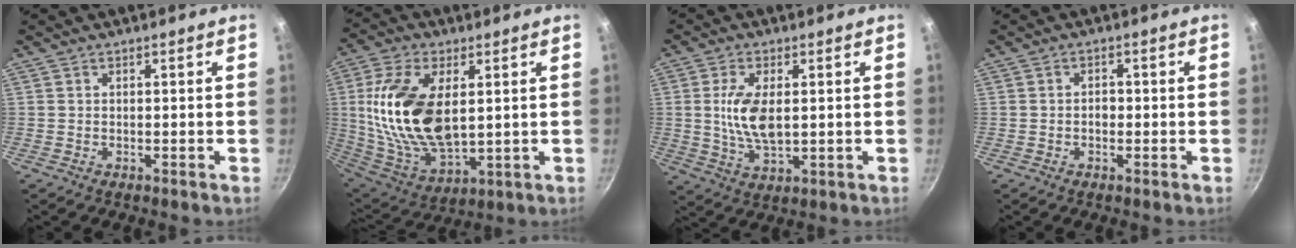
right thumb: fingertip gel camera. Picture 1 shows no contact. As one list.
[{"total": 20.5, "force": [3.2, 11.0, 17.0], "torque": [-0.329, -0.015, 0.069]}, {"total": 9.1, "force": [1.0, 4.4, 7.9], "torque": [-0.151, -0.006, 0.022]}, {"total": 1.7, "force": [-0.3, 1.2, 1.1], "torque": [-0.011, 0.008, -0.008]}]